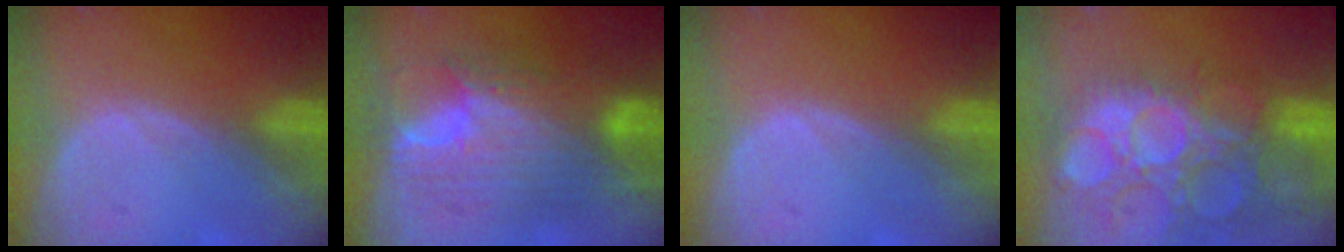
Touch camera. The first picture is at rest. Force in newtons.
{"total": 11.8, "press": 11.7, "slide": 1.1}
{"total": 0.0}
{"total": 15.1, "press": 12.6, "slide": 8.3}